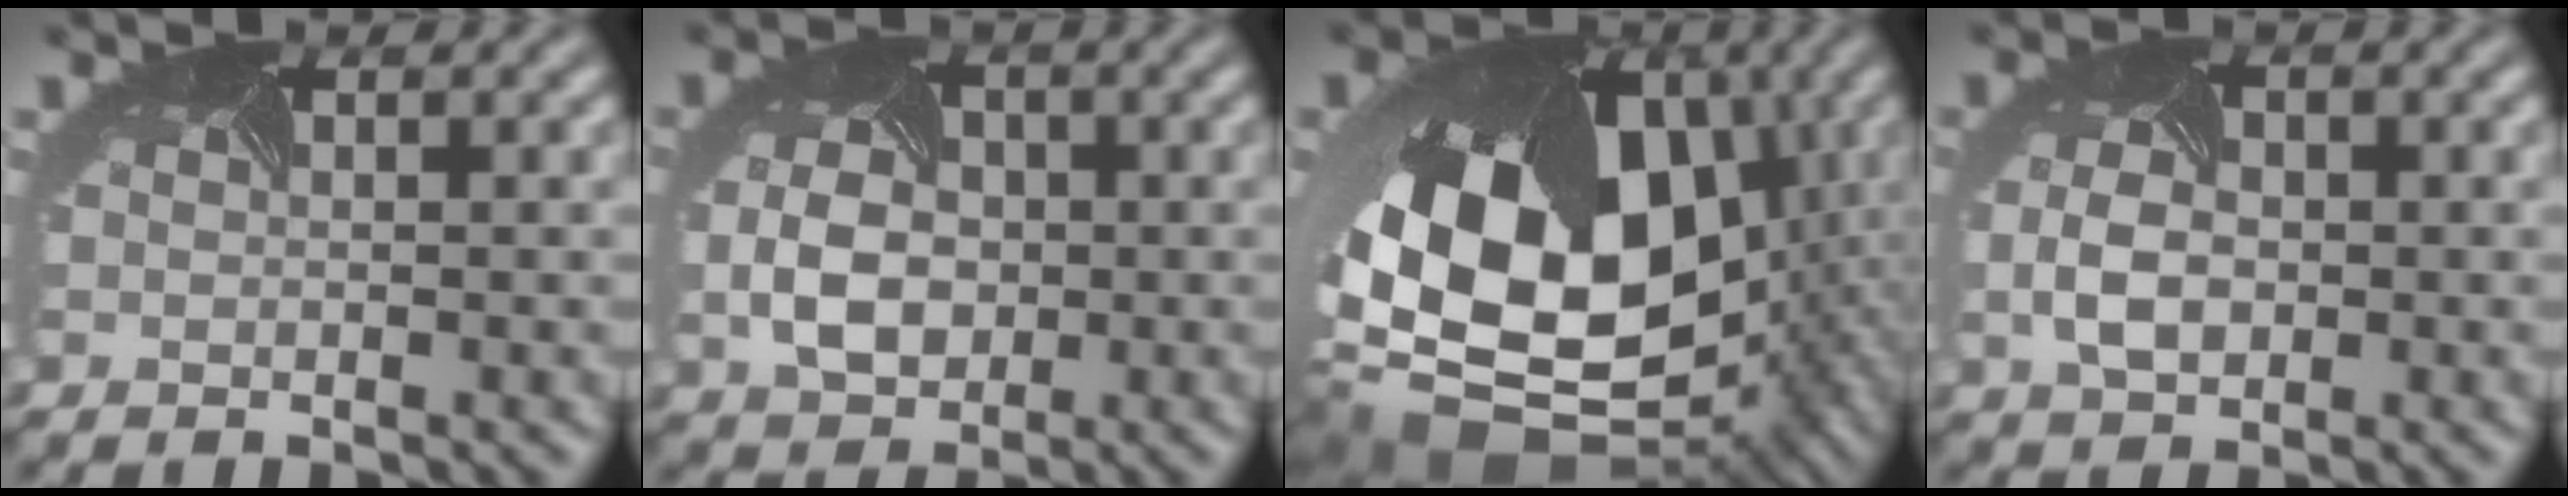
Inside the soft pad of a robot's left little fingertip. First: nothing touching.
{"total": 4.9, "force": [-0.6, 3.6, 3.3], "torque": [-0.071, -0.007, -0.011]}
{"total": 18.9, "force": [-1.4, 13.2, 13.4], "torque": [-0.279, -0.048, -0.004]}
{"total": 3.5, "force": [-0.5, 2.4, 2.5], "torque": [-0.057, -0.005, -0.009]}